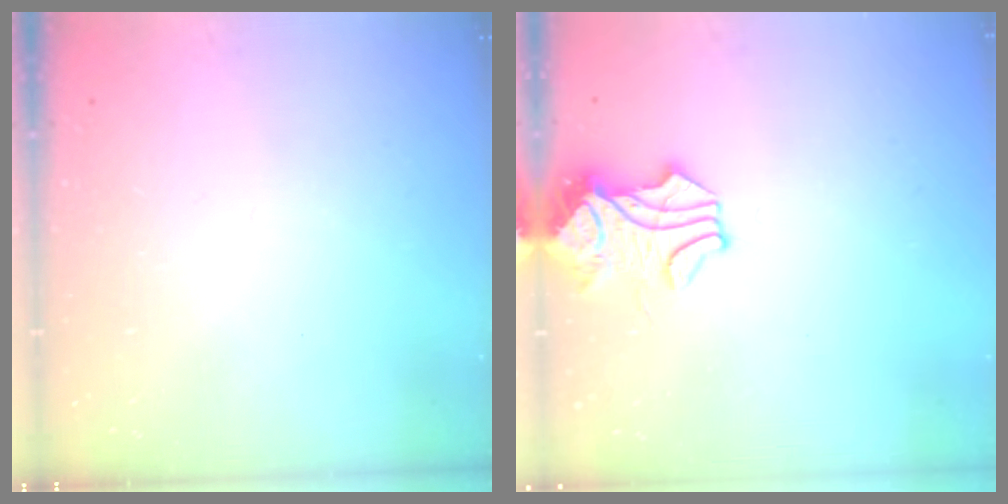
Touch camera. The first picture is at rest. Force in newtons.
{"total": 1.9, "press": 1.8, "slide": 0.8}